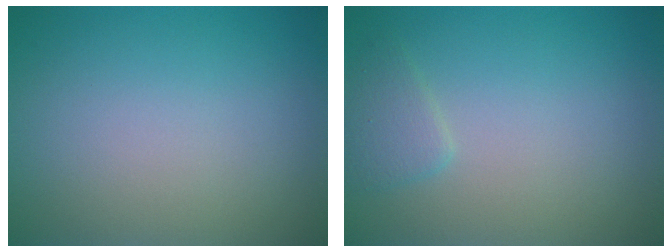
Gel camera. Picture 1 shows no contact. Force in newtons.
{"total": 1.5, "press": 1.5, "slide": 0.1}